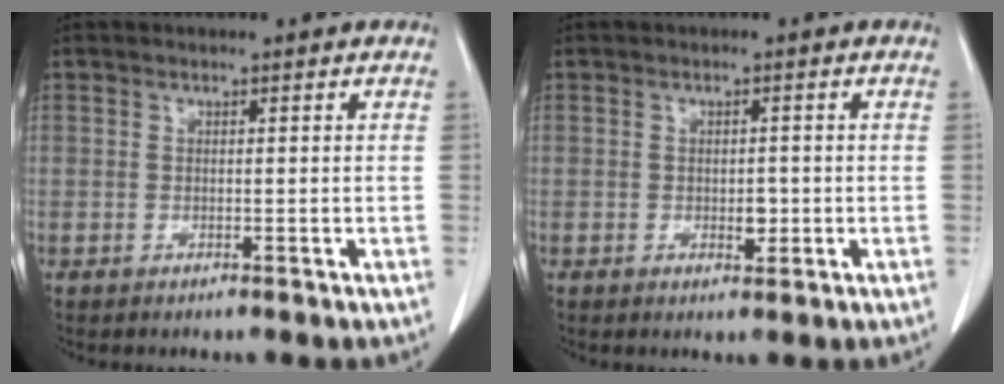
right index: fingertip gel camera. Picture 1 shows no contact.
{"total": 2.0, "force": [-0.4, 1.1, 1.6], "torque": [-0.020, 0.001, -0.002]}